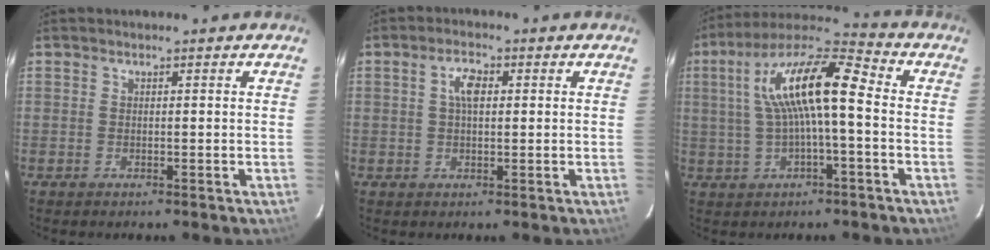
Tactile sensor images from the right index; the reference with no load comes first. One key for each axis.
{"total": 3.6, "fx": 0.8, "fy": 1.8, "fz": 3.1, "tx": -0.058, "ty": 0.011, "tz": 0.015}
{"total": 14.2, "fx": 0.9, "fy": 3.2, "fz": 13.8, "tx": -0.260, "ty": 0.027, "tz": 0.012}